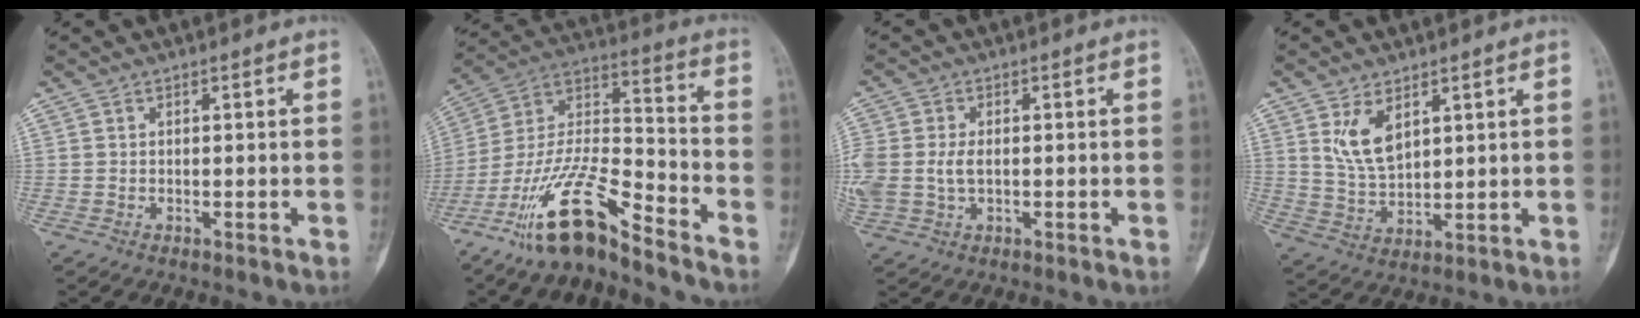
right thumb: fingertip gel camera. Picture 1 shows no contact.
{"total": 16.6, "force": [-12.1, 4.1, 10.7], "torque": [-0.203, 0.082, -0.229]}
{"total": 9.7, "force": [0.0, 6.7, 7.0], "torque": [-0.190, 0.003, 0.008]}
{"total": 7.1, "force": [3.4, 3.8, 5.0], "torque": [-0.082, -0.022, 0.075]}